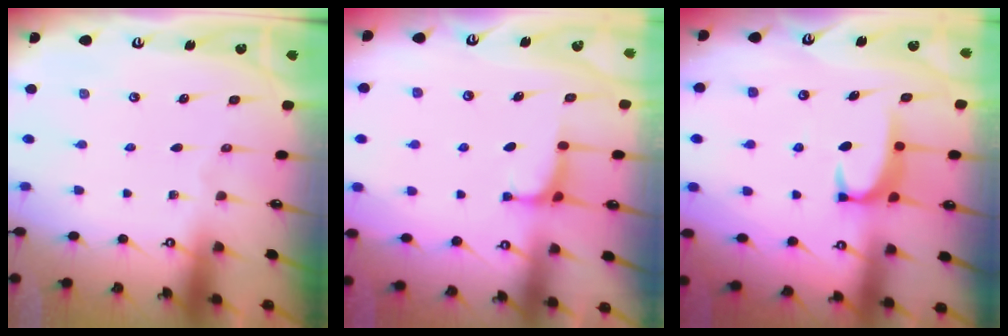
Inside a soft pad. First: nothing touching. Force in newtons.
{"total": 2.6, "press": 2.6, "slide": 0.2}
{"total": 2.3, "press": 2.3, "slide": 0.6}